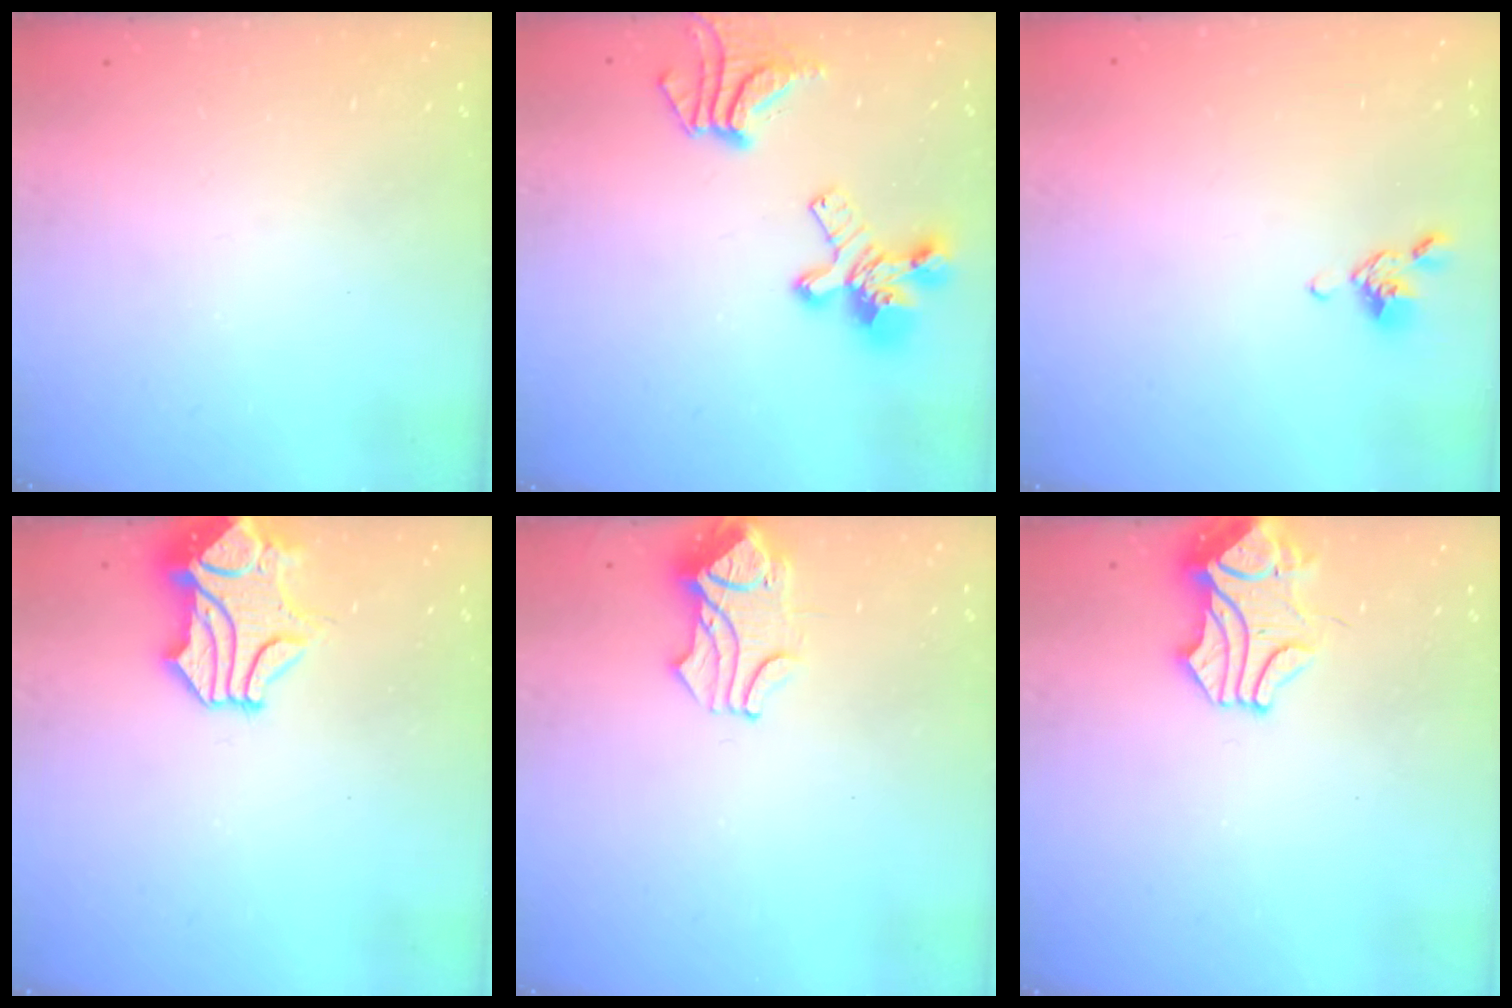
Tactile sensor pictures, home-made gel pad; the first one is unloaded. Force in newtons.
{"total": 7.4, "press": 7.0, "slide": 2.4}
{"total": 5.9, "press": 5.9, "slide": 0.6}
{"total": 1.7, "press": 1.1, "slide": 1.3}
{"total": 2.0, "press": 1.9, "slide": 0.7}
{"total": 0.0}